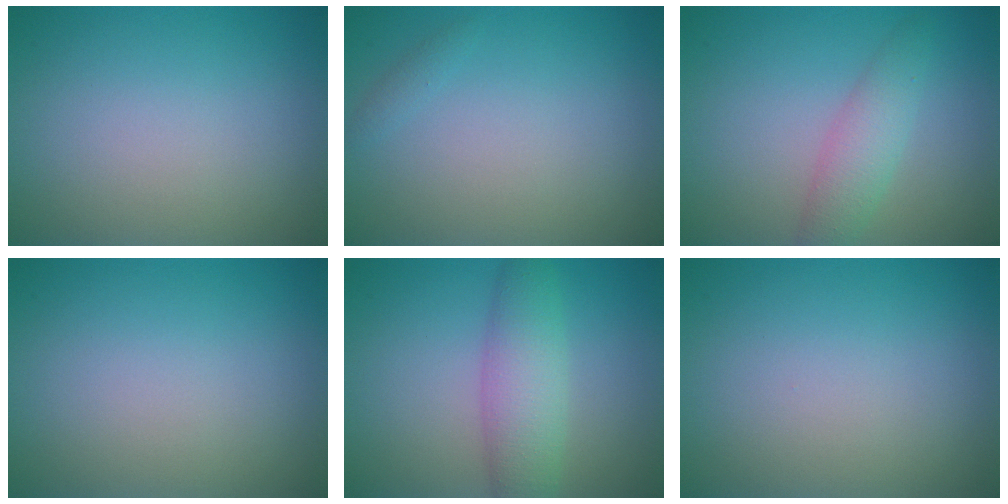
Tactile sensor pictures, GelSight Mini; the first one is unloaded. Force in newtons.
{"total": 0.6, "press": 0.6, "slide": 0.0}
{"total": 2.9, "press": 2.9, "slide": 0.0}
{"total": 0.0}
{"total": 4.3, "press": 4.3, "slide": 0.1}
{"total": 0.0}